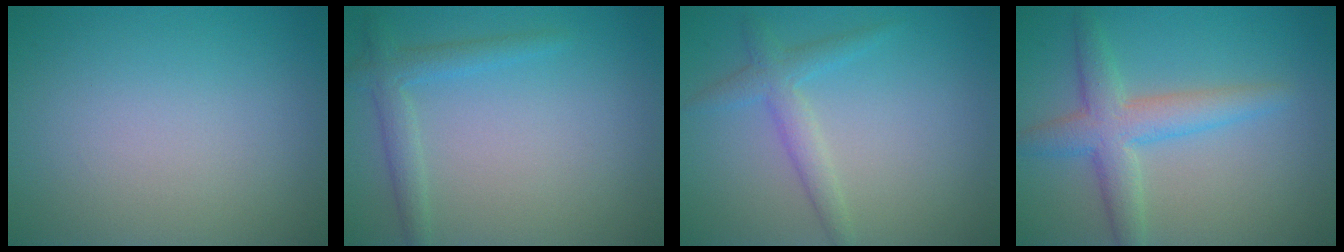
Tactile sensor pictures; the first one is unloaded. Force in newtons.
{"total": 2.3, "press": 2.3, "slide": 0.1}
{"total": 2.4, "press": 2.4, "slide": 0.1}
{"total": 4.4, "press": 4.4, "slide": 0.0}